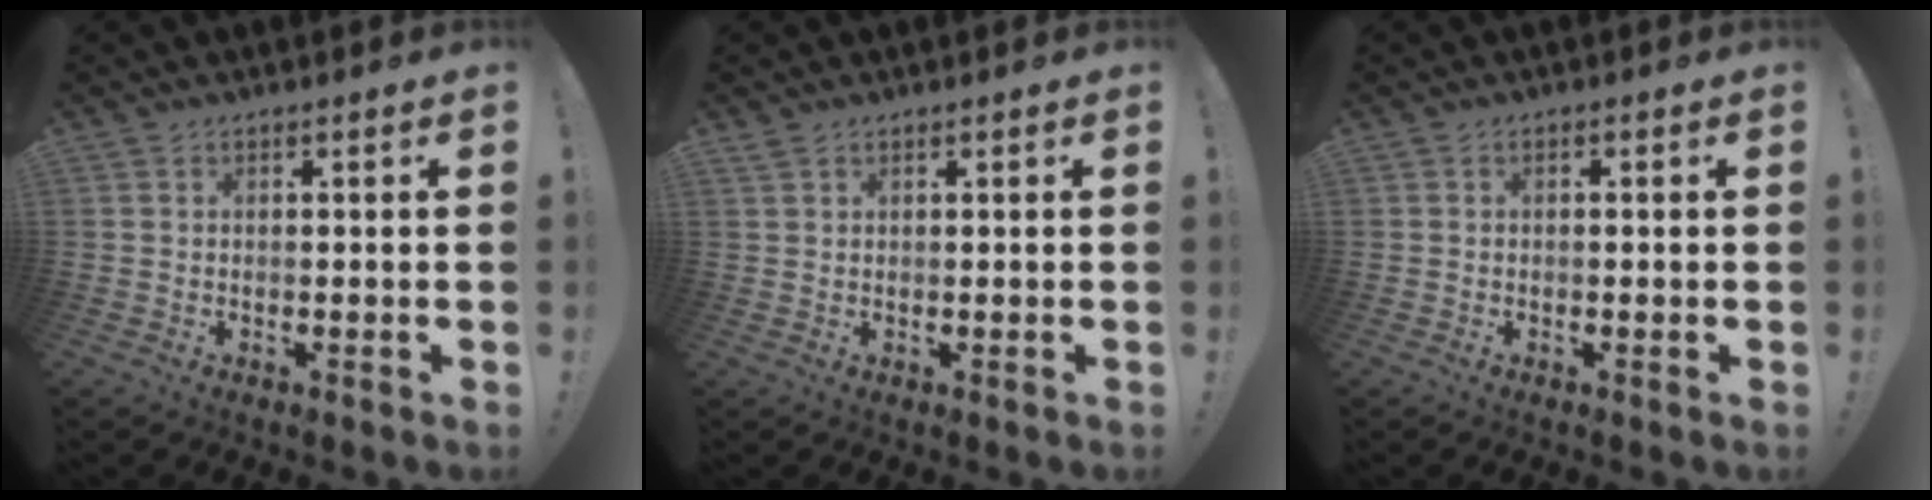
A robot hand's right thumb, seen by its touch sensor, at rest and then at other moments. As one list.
[{"total": 1.3, "force": [1.0, 0.7, 0.5], "torque": [-0.003, -0.004, 0.019]}, {"total": 0.6, "force": [-0.3, 0.1, 0.5], "torque": [-0.006, 0.001, -0.006]}]